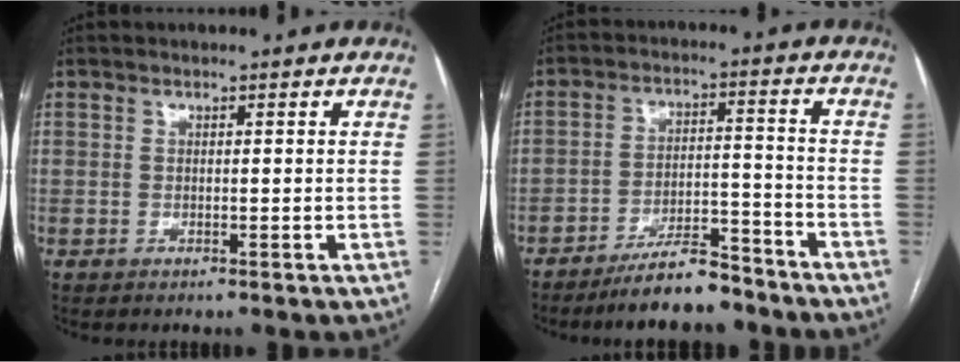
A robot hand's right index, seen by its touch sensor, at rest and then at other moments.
{"total": 9.0, "force": [-7.8, 2.0, 4.1], "torque": [-0.065, 0.005, -0.133]}